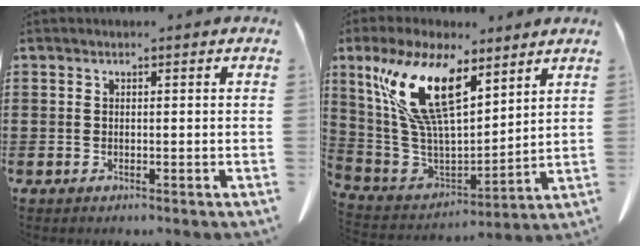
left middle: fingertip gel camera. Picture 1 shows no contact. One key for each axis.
{"total": 16.0, "fx": 9.1, "fy": 6.0, "fz": 11.8, "tx": -0.274, "ty": -0.026, "tz": 0.159}